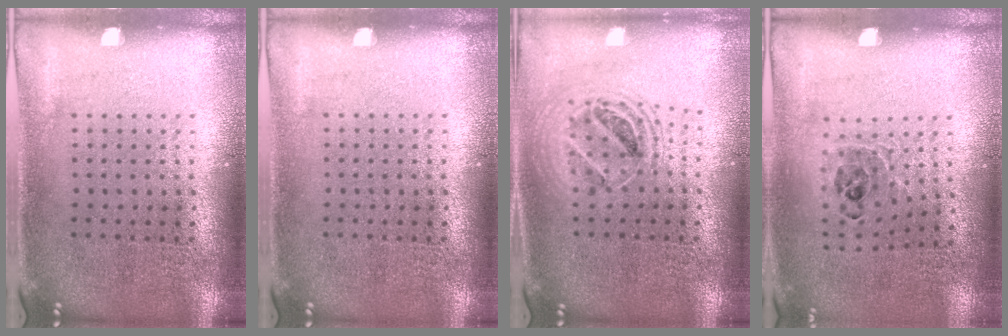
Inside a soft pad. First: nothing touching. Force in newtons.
{"total": 0.0}
{"total": 1.7, "press": 1.5, "slide": 0.8}
{"total": 0.8, "press": 0.8, "slide": 0.2}